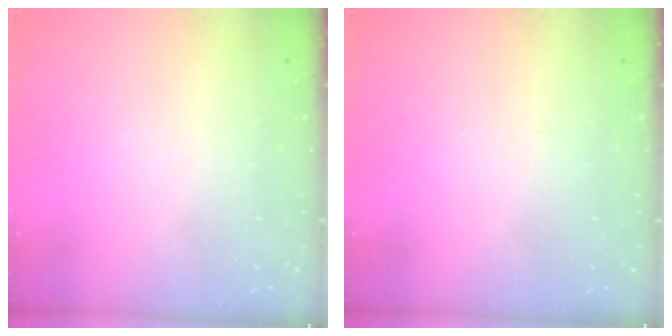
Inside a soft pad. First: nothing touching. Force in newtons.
{"total": 2.8, "press": 2.8, "slide": 0.4}